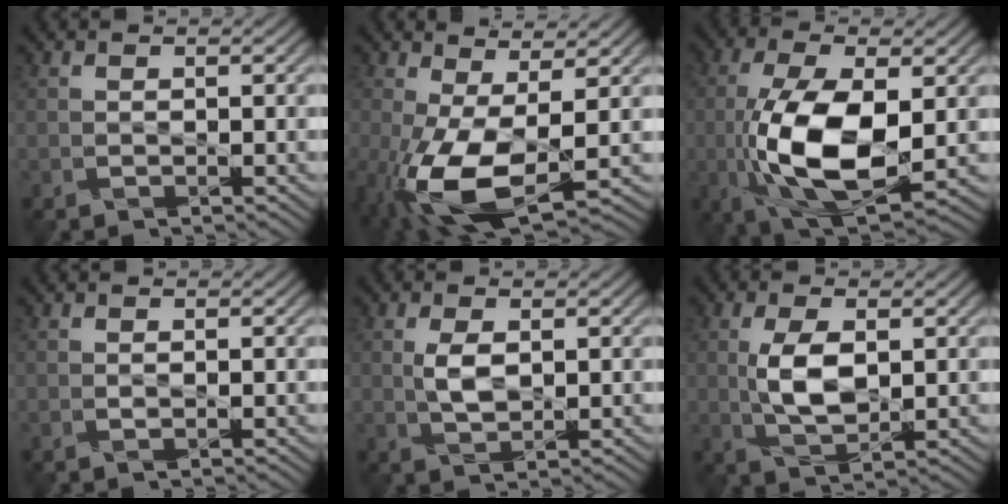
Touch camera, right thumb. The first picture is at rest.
{"total": 10.3, "force": [-2.5, 4.5, 8.9], "torque": [-0.212, -0.015, -0.045]}
{"total": 13.0, "force": [-1.8, 5.8, 11.5], "torque": [-0.249, -0.011, -0.026]}
{"total": 0.0}
{"total": 3.3, "force": [0.6, 1.5, 2.8], "torque": [-0.066, -0.003, 0.015]}
{"total": 5.8, "force": [0.7, 2.7, 5.1], "torque": [-0.115, -0.003, 0.018]}